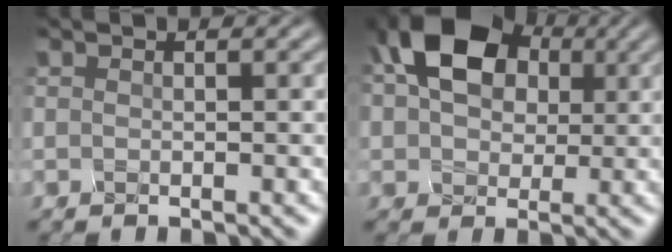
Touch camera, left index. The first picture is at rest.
{"total": 7.7, "force": [2.7, 5.6, 4.6], "torque": [-0.104, 0.018, 0.064]}